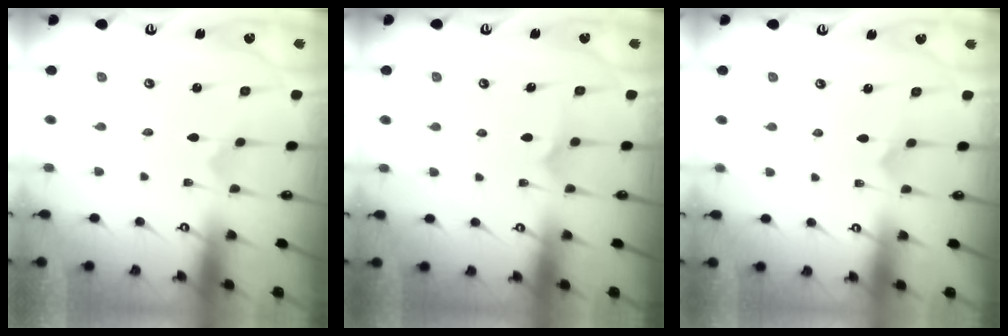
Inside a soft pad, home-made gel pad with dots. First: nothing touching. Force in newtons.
{"total": 4.5, "press": 4.5, "slide": 0.2}
{"total": 2.8, "press": 2.8, "slide": 0.3}